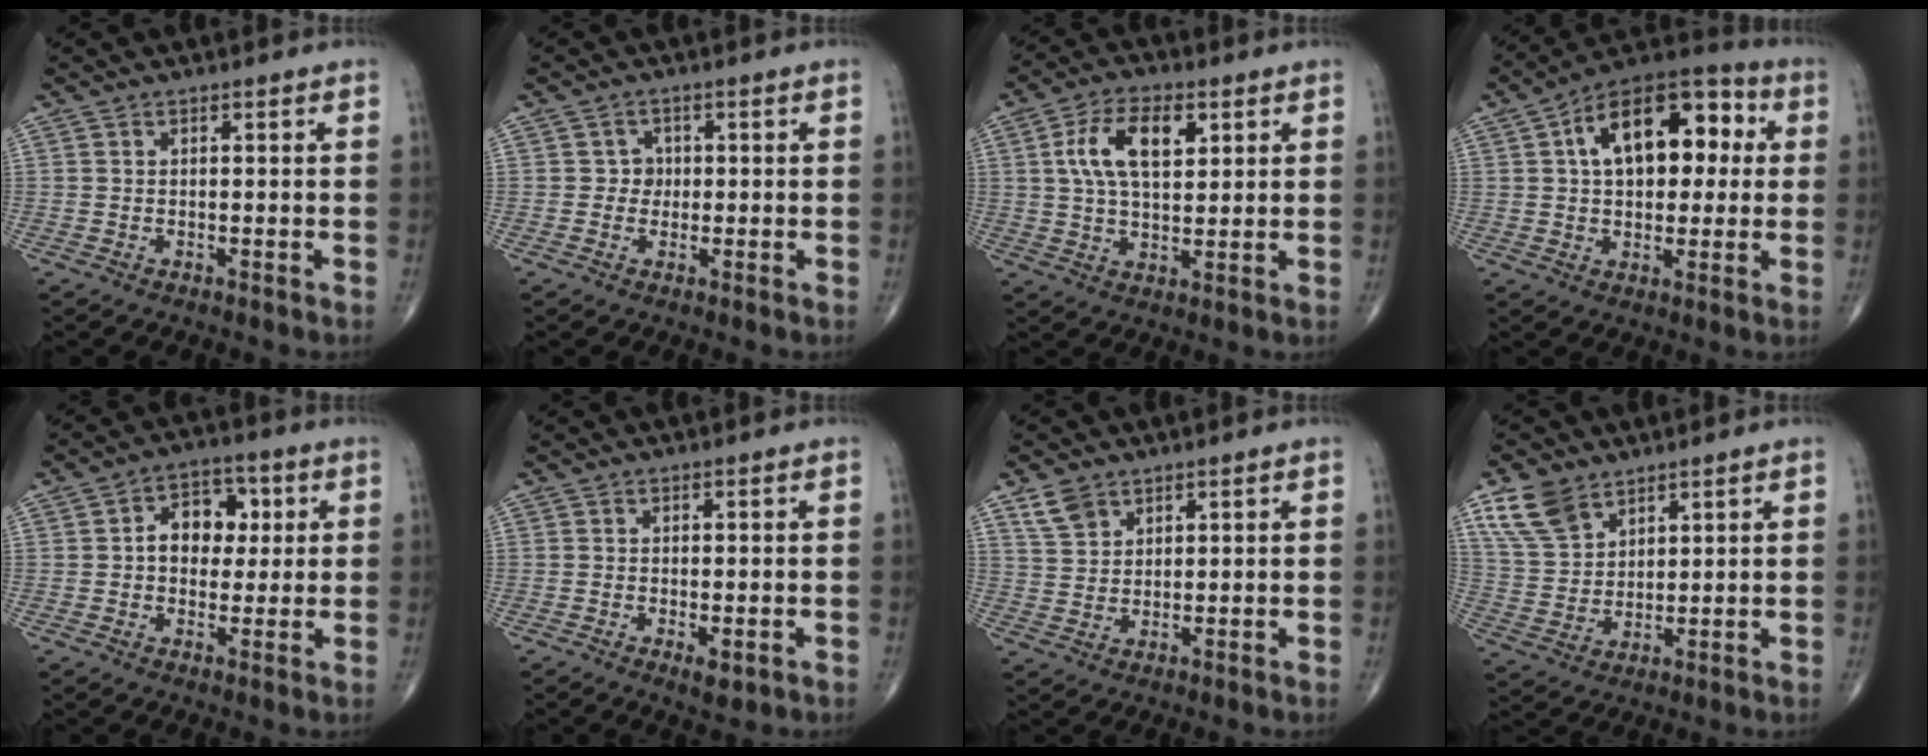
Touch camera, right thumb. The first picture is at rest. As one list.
[{"total": 2.2, "force": [0.1, 2.1, 0.7], "torque": [0.007, 0.007, -0.005]}, {"total": 11.1, "force": [3.5, 5.8, 8.8], "torque": [-0.151, -0.001, 0.061]}, {"total": 18.5, "force": [3.9, 10.6, 14.6], "torque": [-0.188, 0.030, 0.051]}, {"total": 8.8, "force": [1.4, 6.5, 5.8], "torque": [-0.046, 0.014, 0.016]}, {"total": 2.6, "force": [-0.9, 1.0, 2.2], "torque": [-0.032, -0.006, -0.010]}, {"total": 4.8, "force": [3.3, 3.0, 1.8], "torque": [-0.024, -0.013, 0.069]}, {"total": 9.3, "force": [6.0, 5.6, 4.3], "torque": [-0.074, -0.020, 0.128]}]